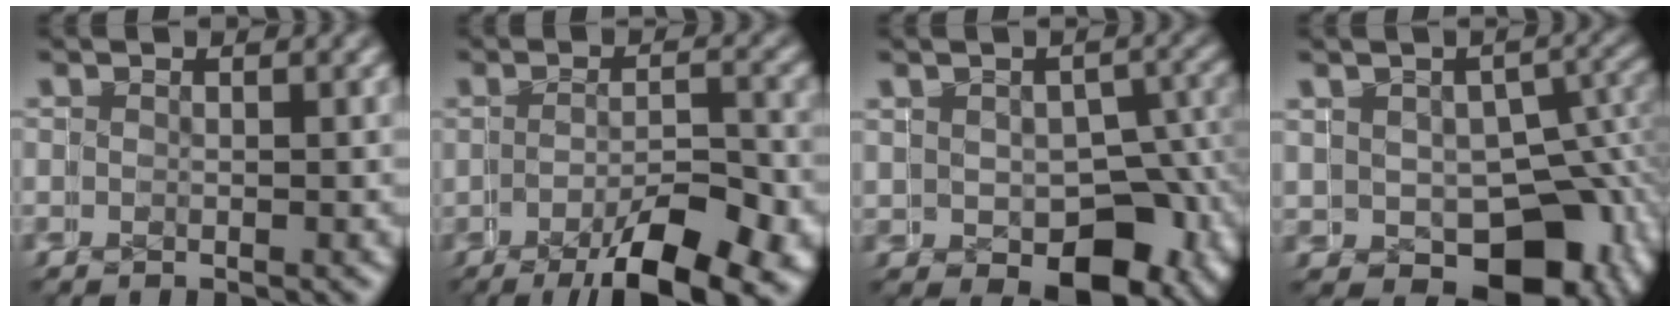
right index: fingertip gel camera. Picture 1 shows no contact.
{"total": 7.2, "force": [-5.1, 1.6, 4.8], "torque": [-0.041, -0.005, -0.071]}
{"total": 6.6, "force": [-3.2, 4.0, 4.1], "torque": [-0.035, -0.021, -0.043]}
{"total": 8.4, "force": [-4.6, 5.5, 4.3], "torque": [-0.044, -0.033, -0.063]}